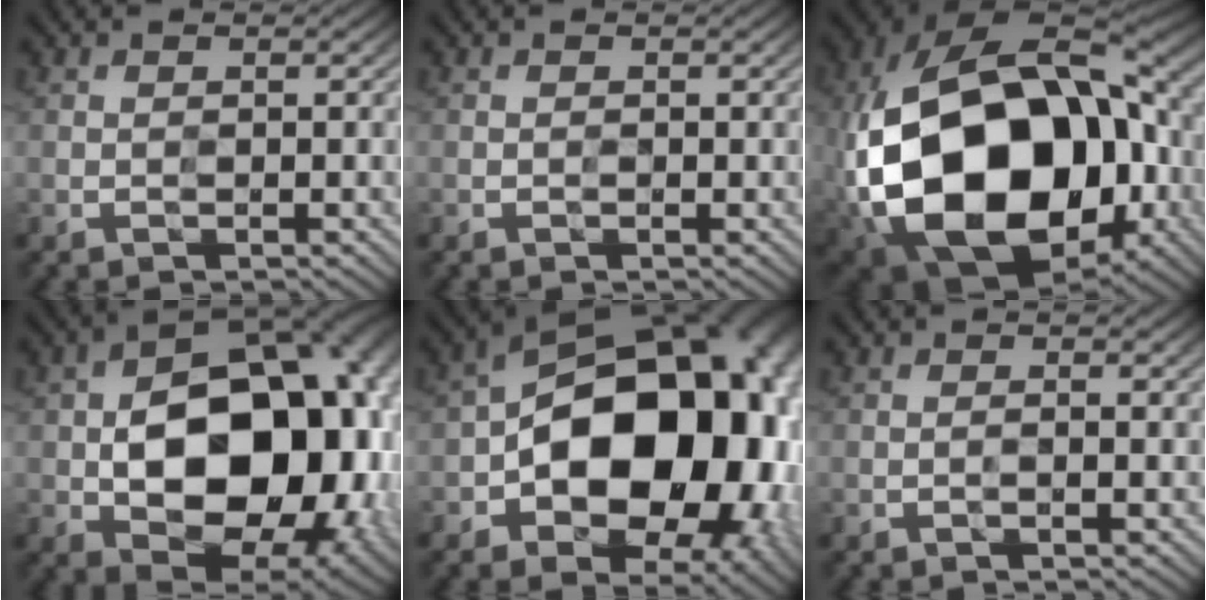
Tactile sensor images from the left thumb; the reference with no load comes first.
{"total": 0.0}
{"total": 22.3, "force": [-3.5, 15.5, 15.6], "torque": [-0.356, -0.042, -0.026]}
{"total": 20.2, "force": [-1.7, 13.9, 14.6], "torque": [-0.208, -0.030, 0.003]}
{"total": 19.9, "force": [-2.3, 13.7, 14.2], "torque": [-0.199, -0.016, -0.016]}
{"total": 0.7, "force": [-0.3, 0.0, 0.6], "torque": [-0.011, 0.002, -0.004]}